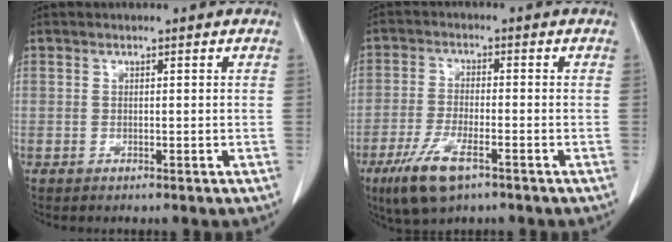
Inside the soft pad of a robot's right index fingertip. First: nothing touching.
{"total": 7.9, "force": [-4.5, 2.1, 6.1], "torque": [-0.131, -0.017, -0.078]}